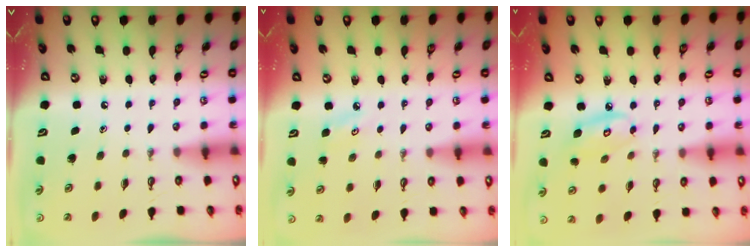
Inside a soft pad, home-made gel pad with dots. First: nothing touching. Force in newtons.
{"total": 4.1, "press": 4.1, "slide": 0.6}
{"total": 7.7, "press": 7.7, "slide": 0.5}